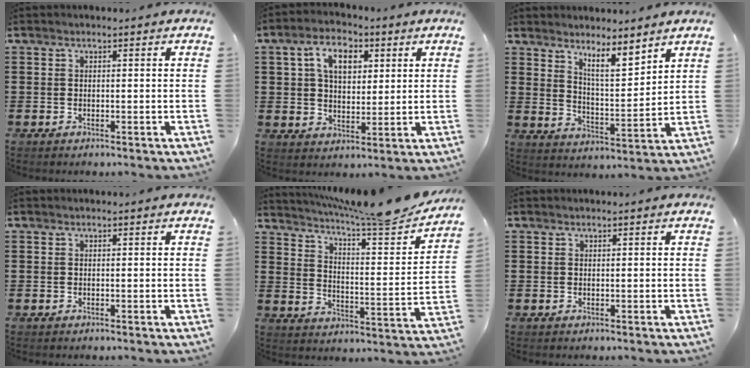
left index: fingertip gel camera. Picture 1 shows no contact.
{"total": 7.0, "force": [2.7, 4.4, 4.7], "torque": [-0.086, 0.008, 0.041]}
{"total": 6.2, "force": [5.4, 0.6, 2.9], "torque": [-0.055, -0.032, 0.093]}
{"total": 0.0}
{"total": 7.9, "force": [7.0, -0.3, 3.7], "torque": [-0.076, -0.056, 0.111]}
{"total": 0.0}